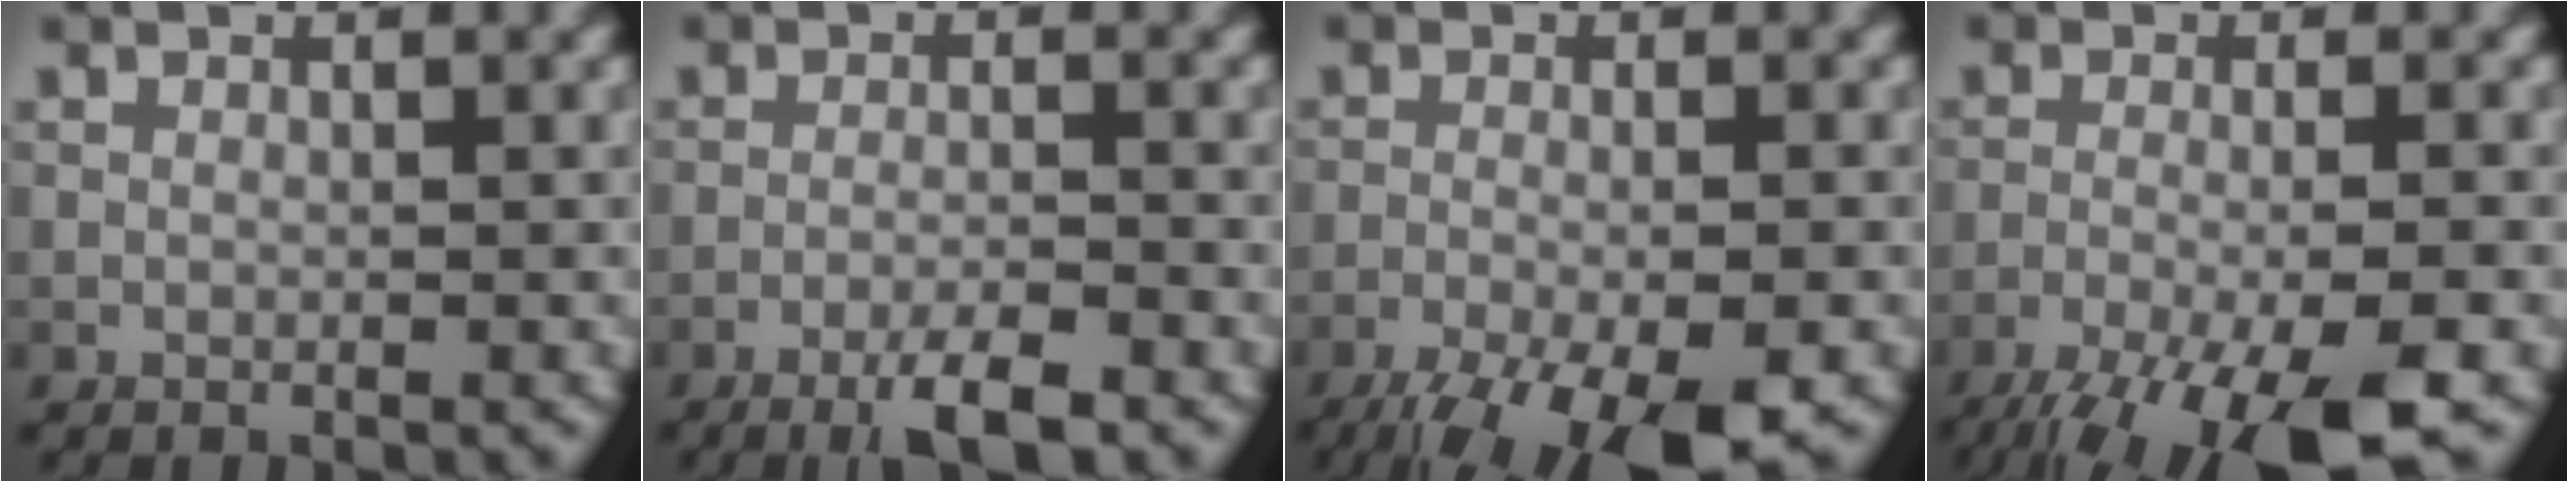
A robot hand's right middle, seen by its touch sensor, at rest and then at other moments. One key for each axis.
{"total": 4.1, "fx": -2.8, "fy": 0.5, "fz": 2.9, "tx": -0.053, "ty": 0.001, "tz": -0.053}
{"total": 10.2, "fx": -7.1, "fy": 2.7, "fz": 6.7, "tx": -0.123, "ty": -0.042, "tz": -0.109}
{"total": 10.5, "fx": -7.2, "fy": 2.3, "fz": 7.3, "tx": -0.121, "ty": -0.029, "tz": -0.118}